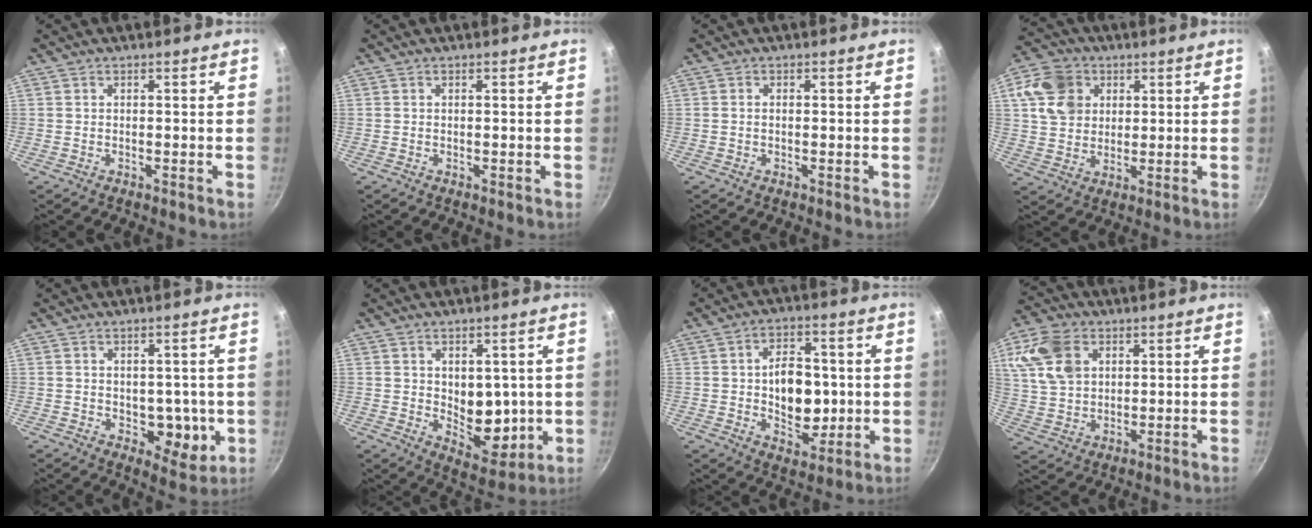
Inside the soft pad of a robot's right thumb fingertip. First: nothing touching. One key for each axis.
{"total": 0.0}
{"total": 0.6, "fx": -0.1, "fy": 0.4, "fz": 0.4, "tx": -0.008, "ty": 0.003, "tz": -0.002}
{"total": 10.8, "fx": 3.6, "fy": 8.8, "fz": 5.1, "tx": -0.067, "ty": 0.000, "tz": 0.060}
{"total": 7.9, "fx": -0.6, "fy": 5.2, "fz": 6.0, "tx": -0.040, "ty": -0.015, "tz": 0.000}
{"total": 10.3, "fx": 0.8, "fy": 7.0, "fz": 7.5, "tx": -0.065, "ty": -0.035, "tz": 0.024}
{"total": 11.7, "fx": 0.0, "fy": 7.9, "fz": 8.7, "tx": -0.089, "ty": -0.002, "tz": 0.002}
{"total": 11.4, "fx": 4.0, "fy": 8.4, "fz": 6.7, "tx": -0.109, "ty": -0.003, "tz": 0.078}